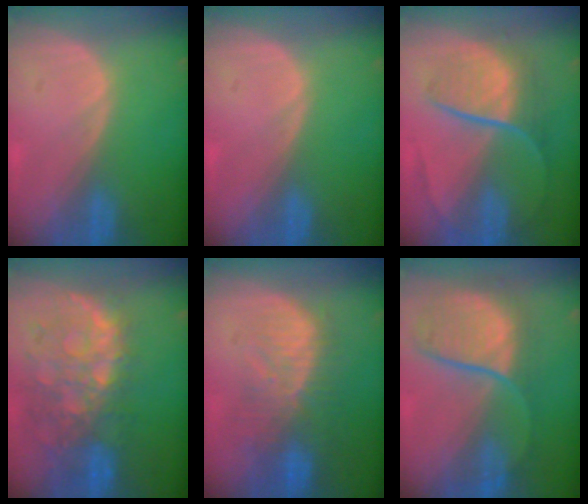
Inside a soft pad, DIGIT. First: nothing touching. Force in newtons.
{"total": 0.0}
{"total": 9.1, "press": 7.5, "slide": 5.2}
{"total": 11.2, "press": 9.7, "slide": 5.5}
{"total": 10.1, "press": 8.8, "slide": 5.0}
{"total": 9.1, "press": 8.7, "slide": 2.7}